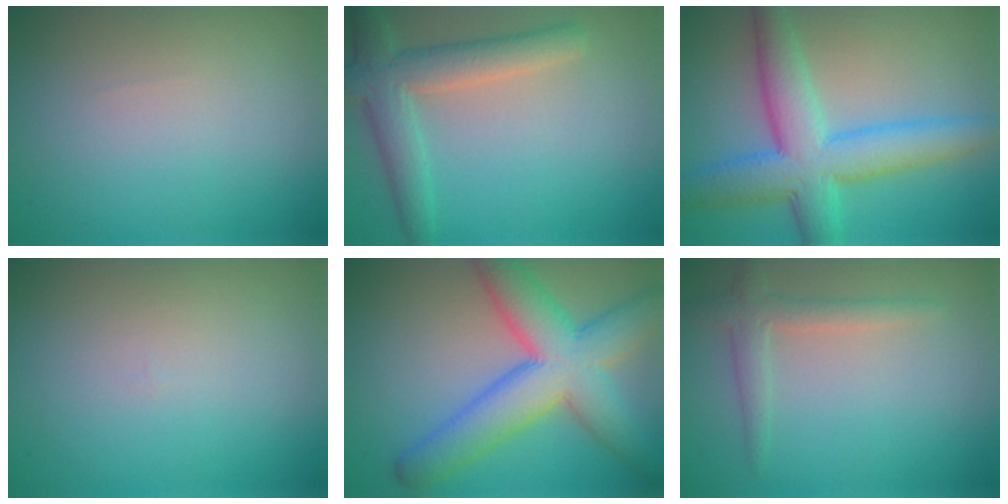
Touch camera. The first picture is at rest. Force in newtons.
{"total": 4.8, "press": 4.8, "slide": 0.3}
{"total": 7.7, "press": 7.7, "slide": 0.2}
{"total": 0.0}
{"total": 9.0, "press": 9.0, "slide": 0.3}
{"total": 2.3, "press": 2.2, "slide": 0.1}